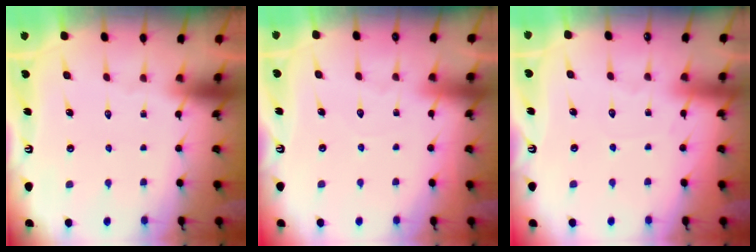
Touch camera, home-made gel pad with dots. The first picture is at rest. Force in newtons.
{"total": 2.7, "press": 2.7, "slide": 0.3}
{"total": 2.9, "press": 2.8, "slide": 0.4}